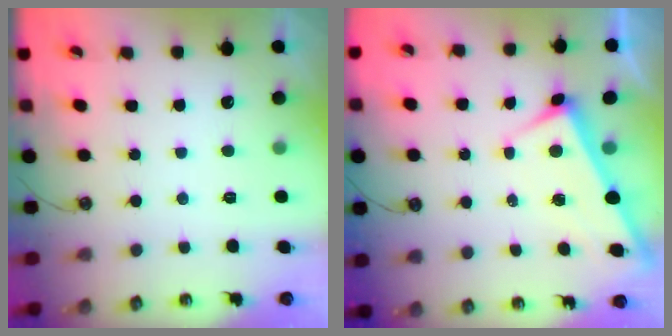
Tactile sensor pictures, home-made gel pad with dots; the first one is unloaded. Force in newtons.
{"total": 2.7, "press": 2.7, "slide": 0.2}